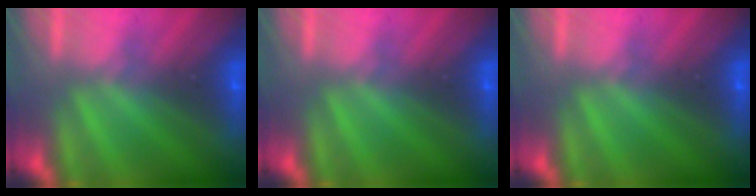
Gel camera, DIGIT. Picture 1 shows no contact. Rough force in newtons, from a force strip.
{"total": 0.0}
{"total": 0.0}